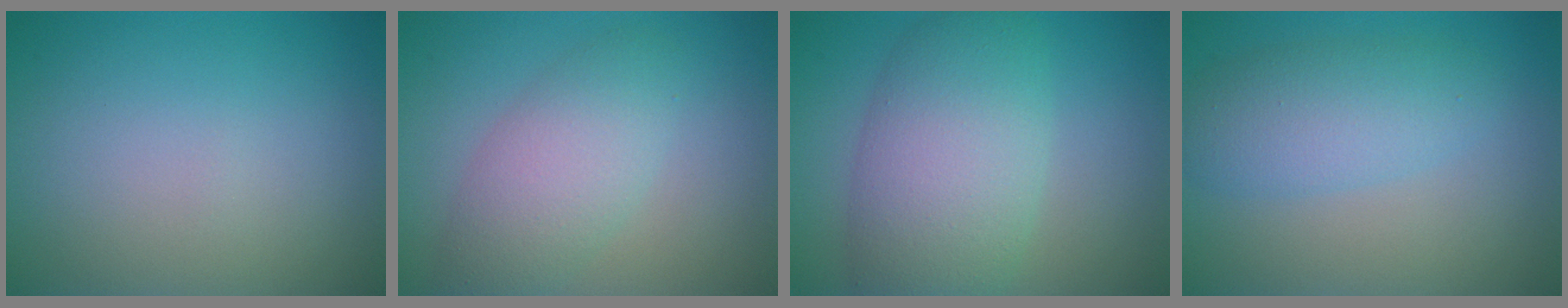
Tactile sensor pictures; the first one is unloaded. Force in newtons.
{"total": 4.6, "press": 4.6, "slide": 0.3}
{"total": 8.0, "press": 8.0, "slide": 0.3}
{"total": 4.2, "press": 4.2, "slide": 0.1}